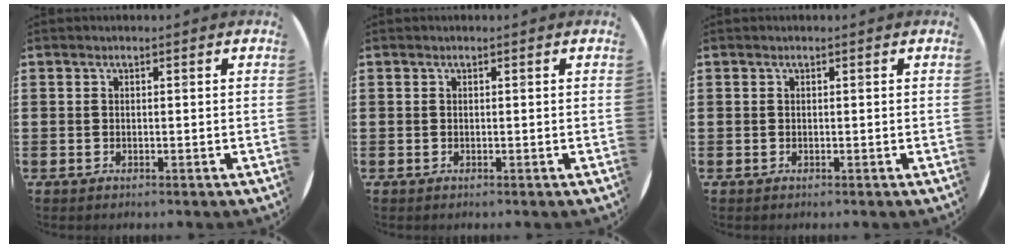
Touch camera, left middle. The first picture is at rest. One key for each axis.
{"total": 0.0}
{"total": 0.0}